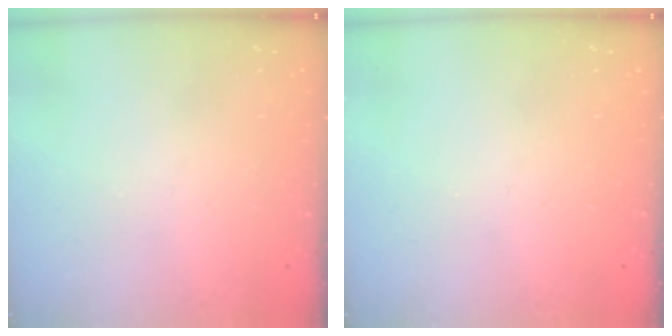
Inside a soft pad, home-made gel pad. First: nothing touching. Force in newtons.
{"total": 0.0}